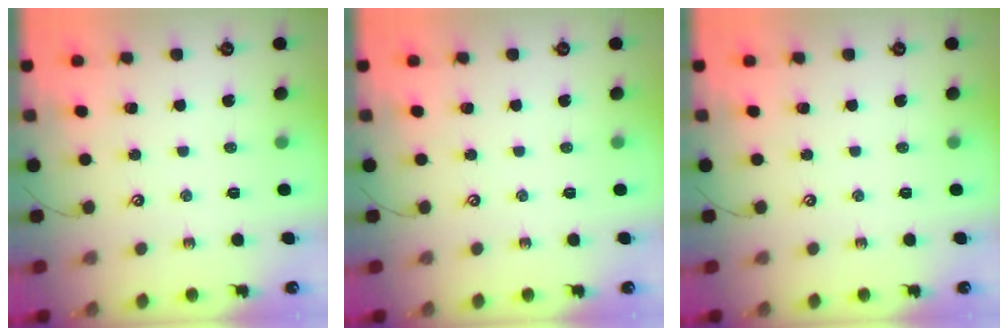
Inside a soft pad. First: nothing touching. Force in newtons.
{"total": 0.0}
{"total": 0.0}